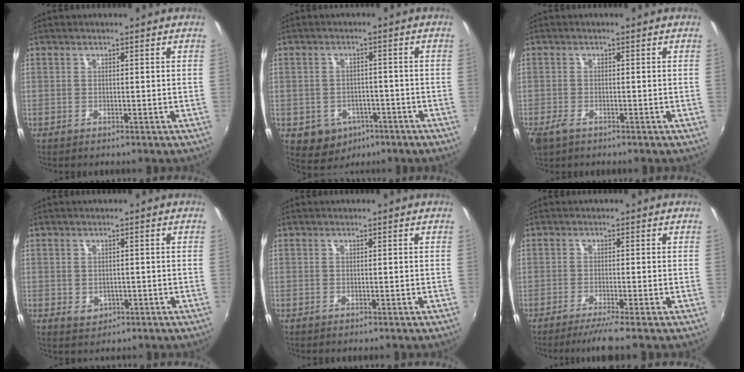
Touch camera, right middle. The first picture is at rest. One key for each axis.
{"total": 7.5, "fx": -3.7, "fy": 6.0, "fz": 2.5, "tx": -0.064, "ty": 0.005, "tz": -0.034}
{"total": 3.1, "fx": -2.0, "fy": 1.5, "fz": 1.8, "tx": -0.043, "ty": -0.010, "tz": -0.038}
{"total": 2.7, "fx": -0.5, "fy": 2.2, "fz": 1.3, "tx": -0.023, "ty": -0.001, "tz": -0.001}
{"total": 0.0}
{"total": 3.6, "fx": -2.9, "fy": -1.0, "fz": 2.0, "tx": -0.045, "ty": -0.012, "tz": -0.053}